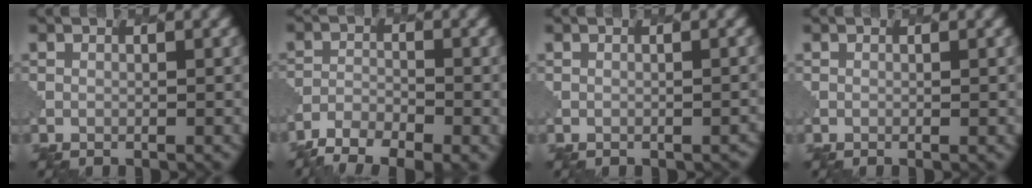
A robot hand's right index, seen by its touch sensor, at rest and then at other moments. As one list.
[{"total": 6.6, "force": [-5.0, 2.4, 3.5], "torque": [-0.061, -0.009, -0.094]}, {"total": 1.0, "force": [-0.8, 0.5, 0.1], "torque": [0.006, -0.003, -0.003]}, {"total": 0.5, "force": [0.1, 0.1, 0.5], "torque": [-0.006, -0.003, 0.002]}]